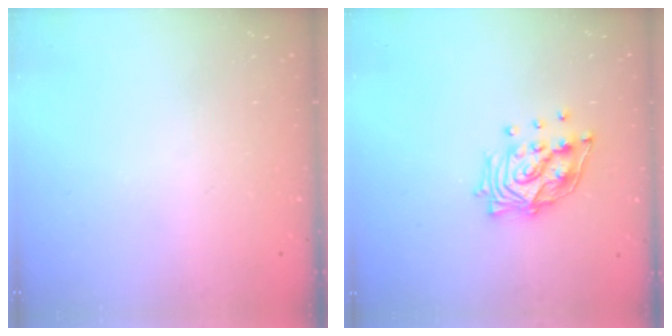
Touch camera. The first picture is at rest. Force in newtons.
{"total": 13.1, "press": 13.1, "slide": 1.1}